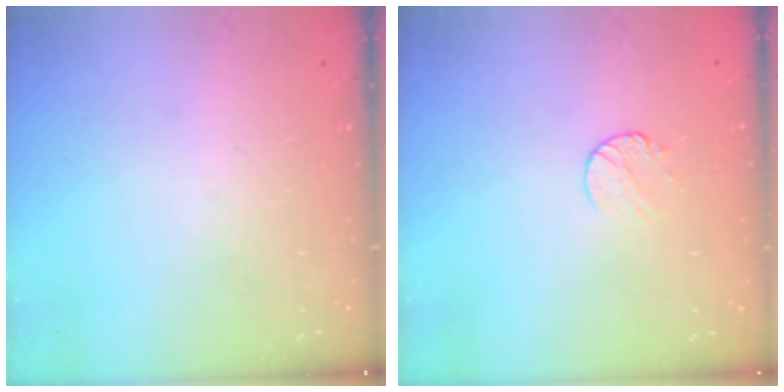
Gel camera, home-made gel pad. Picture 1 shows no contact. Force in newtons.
{"total": 5.3, "press": 5.2, "slide": 0.5}